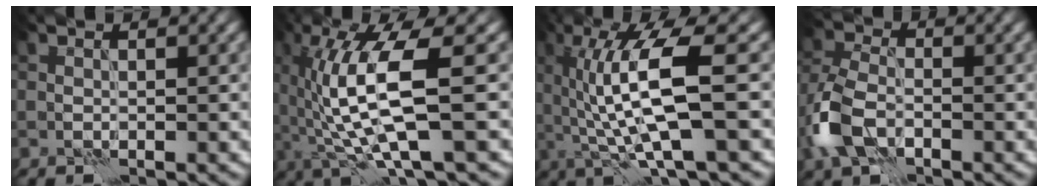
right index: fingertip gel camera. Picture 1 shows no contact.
{"total": 8.5, "force": [-0.6, 1.8, 8.3], "torque": [-0.171, 0.004, -0.008]}
{"total": 8.6, "force": [0.4, 1.9, 8.4], "torque": [-0.153, 0.000, 0.014]}
{"total": 6.2, "force": [-2.7, 3.7, 4.1], "torque": [-0.103, 0.002, -0.068]}